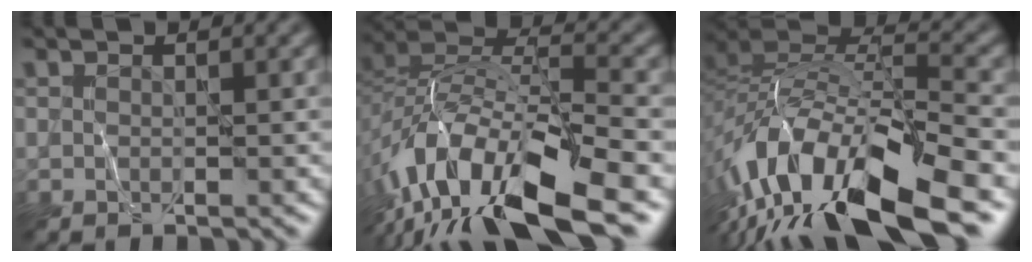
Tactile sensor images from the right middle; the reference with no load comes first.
{"total": 14.4, "force": [-8.4, 5.7, 10.1], "torque": [-0.204, 0.001, -0.150]}
{"total": 15.9, "force": [-8.5, 6.0, 12.0], "torque": [-0.244, 0.000, -0.153]}